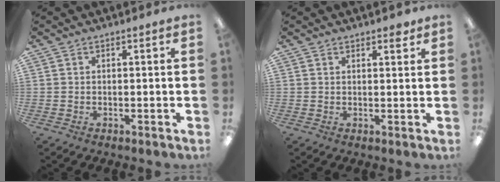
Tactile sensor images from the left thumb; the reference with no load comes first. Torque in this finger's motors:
{"motor_torque": [0.16, 0.07, -0.14, 0.04, -0.02]}